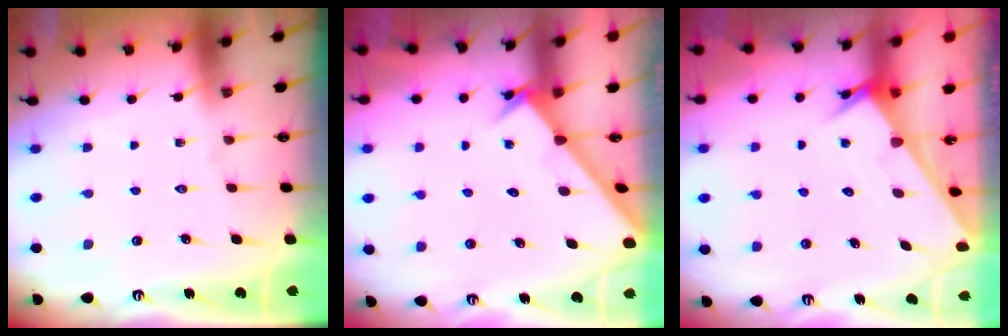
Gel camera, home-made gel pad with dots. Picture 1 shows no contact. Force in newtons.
{"total": 2.2, "press": 2.2, "slide": 0.2}
{"total": 2.4, "press": 2.4, "slide": 0.1}